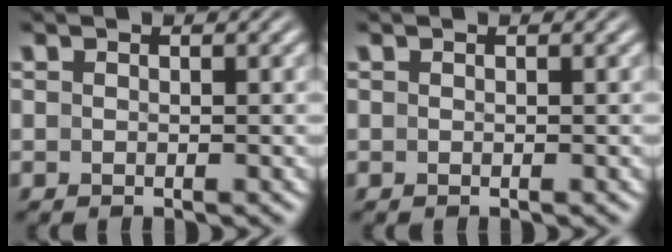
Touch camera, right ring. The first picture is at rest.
{"total": 0.0}